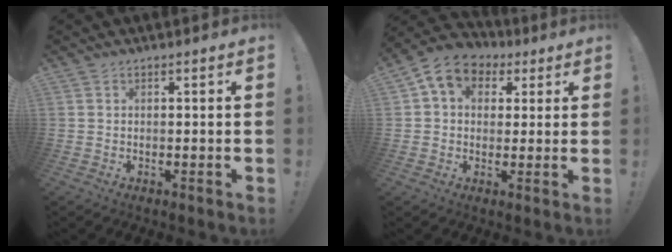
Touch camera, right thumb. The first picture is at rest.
{"total": 9.5, "force": [3.5, 7.3, 4.9], "torque": [-0.080, 0.000, 0.070]}